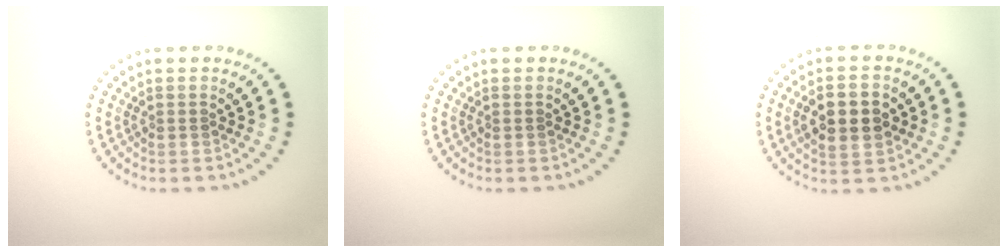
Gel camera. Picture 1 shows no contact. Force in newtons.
{"total": 0.0}
{"total": 4.4, "press": 4.4, "slide": 0.3}